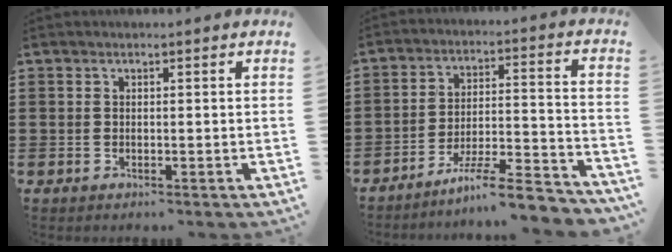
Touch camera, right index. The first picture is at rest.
{"total": 8.8, "force": [-7.5, 0.5, 4.7], "torque": [-0.073, 0.008, -0.143]}